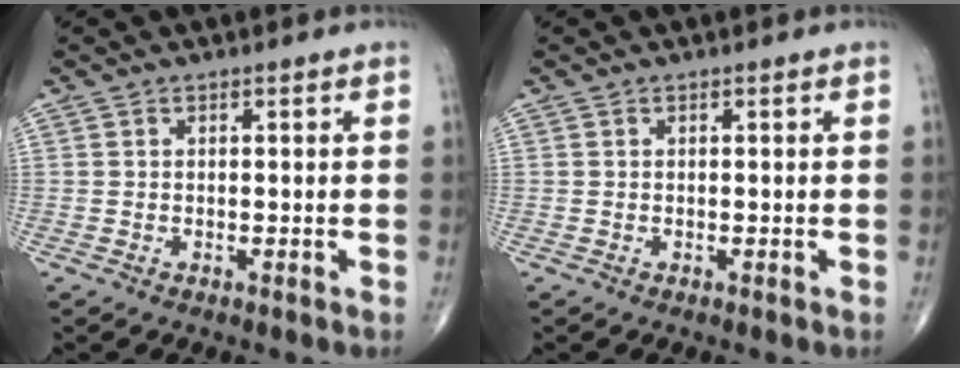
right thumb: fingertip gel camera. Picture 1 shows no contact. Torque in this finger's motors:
{"motor_torque": [0.00, 0.00, -0.15, -0.05, 0.00]}